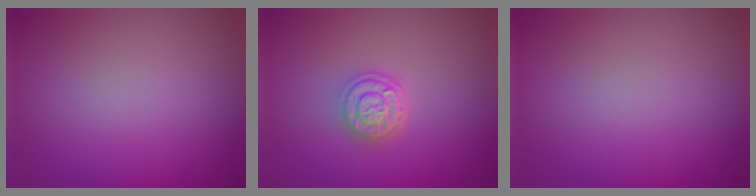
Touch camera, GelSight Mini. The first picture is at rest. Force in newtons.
{"total": 3.1, "press": 2.5, "slide": 1.9}
{"total": 0.0}